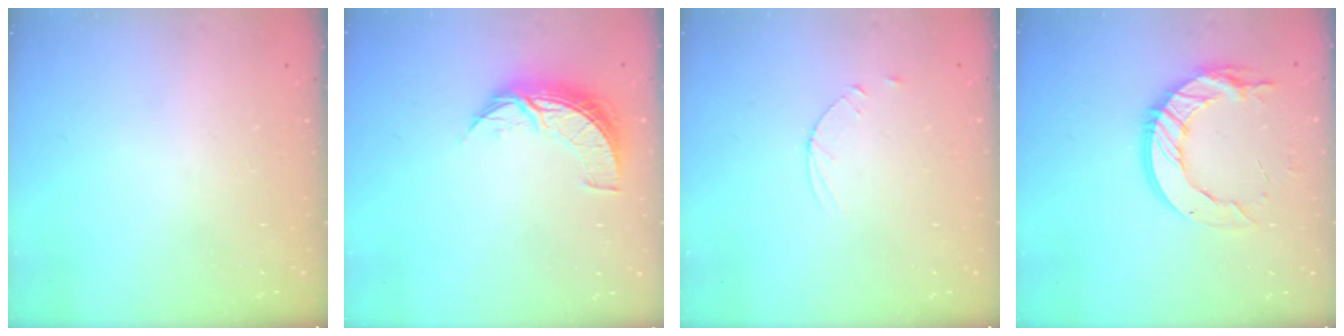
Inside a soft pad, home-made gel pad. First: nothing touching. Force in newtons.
{"total": 8.5, "press": 8.5, "slide": 0.5}
{"total": 3.6, "press": 3.5, "slide": 0.4}
{"total": 14.6, "press": 14.5, "slide": 0.9}